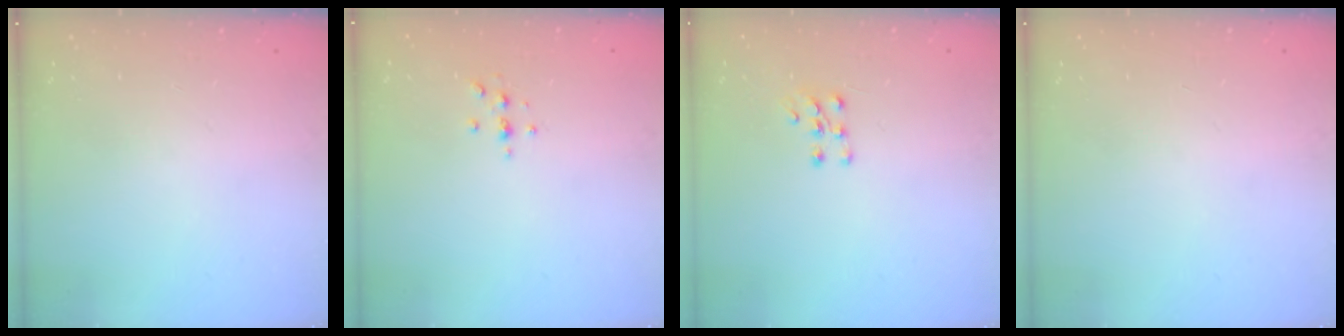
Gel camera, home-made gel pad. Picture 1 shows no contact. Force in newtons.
{"total": 2.8, "press": 2.7, "slide": 0.3}
{"total": 5.6, "press": 5.5, "slide": 0.6}
{"total": 0.0}